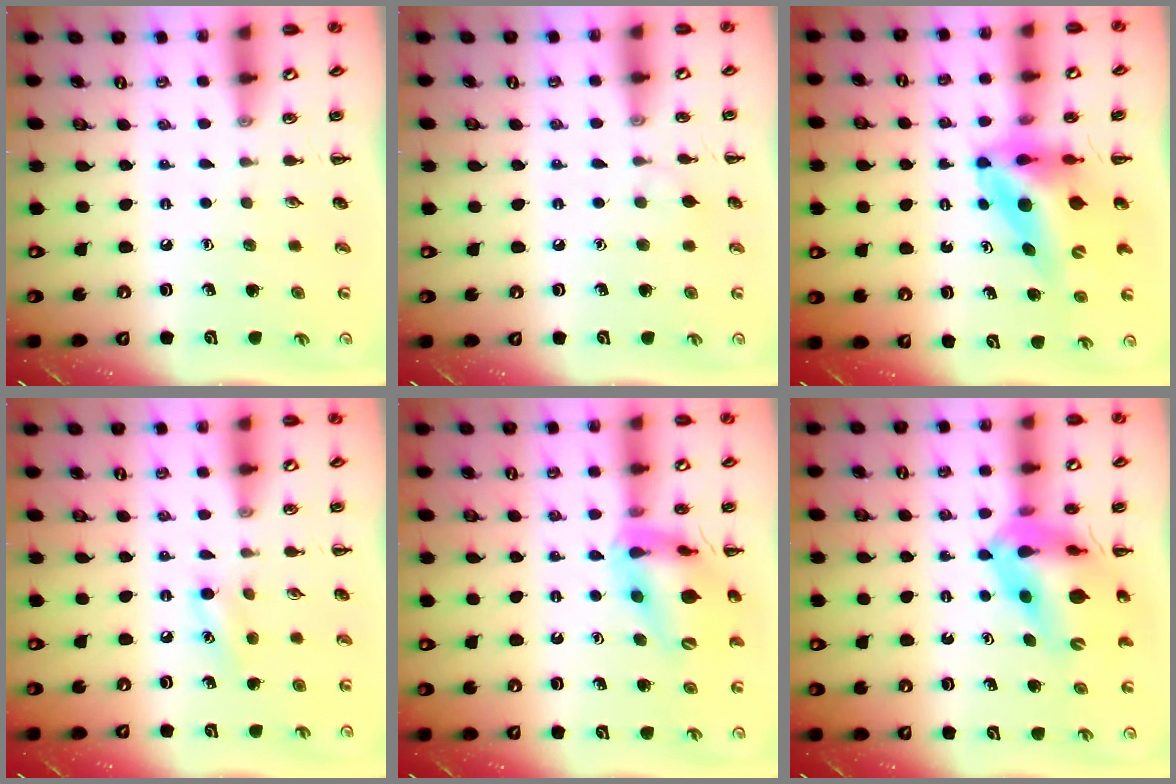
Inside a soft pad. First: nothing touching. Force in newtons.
{"total": 4.6, "press": 4.3, "slide": 1.4}
{"total": 9.7, "press": 9.2, "slide": 3.0}
{"total": 4.3, "press": 4.1, "slide": 1.3}
{"total": 17.4, "press": 17.0, "slide": 4.0}
{"total": 12.9, "press": 12.3, "slide": 4.0}